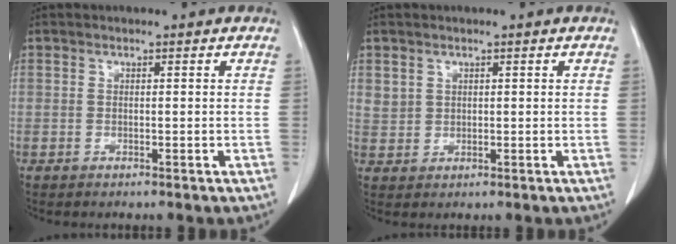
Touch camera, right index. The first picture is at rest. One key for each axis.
{"total": 2.2, "fx": 1.2, "fy": 1.8, "fz": 0.3, "tx": 0.004, "ty": 0.002, "tz": 0.024}